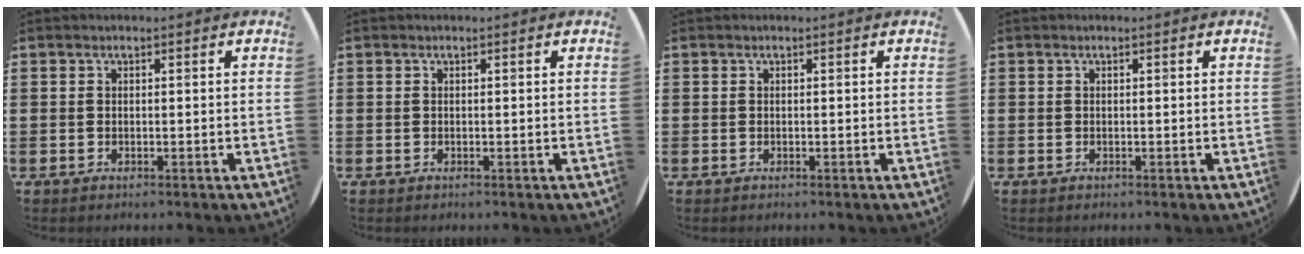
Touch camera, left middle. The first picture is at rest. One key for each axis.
{"total": 0.0}
{"total": 0.0}
{"total": 0.0}